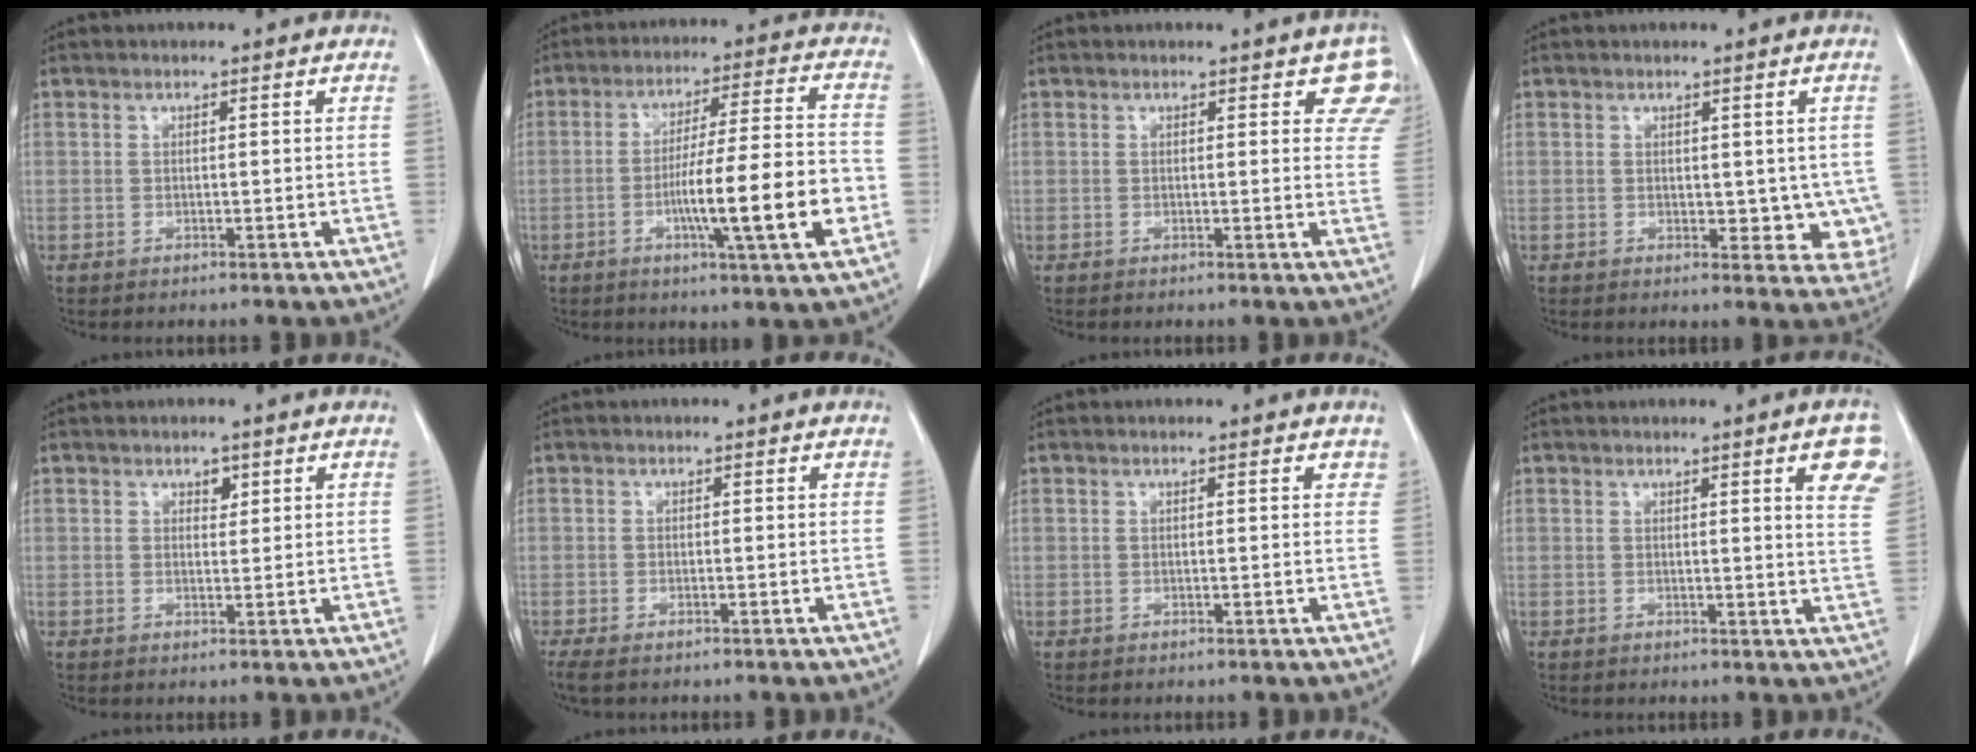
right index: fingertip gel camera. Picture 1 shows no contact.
{"total": 14.4, "force": [-4.0, 0.2, 13.8], "torque": [-0.222, 0.001, -0.062]}
{"total": 5.8, "force": [3.9, 2.4, 3.5], "torque": [-0.019, -0.010, 0.022]}
{"total": 5.9, "force": [0.5, 3.7, 4.5], "torque": [-0.020, -0.008, 0.013]}
{"total": 1.5, "force": [0.8, 0.9, 0.8], "torque": [-0.007, -0.003, 0.012]}
{"total": 3.8, "force": [-2.8, 1.1, 2.3], "torque": [-0.041, -0.011, -0.044]}
{"total": 1.3, "force": [0.9, 0.5, 0.9], "torque": [-0.004, 0.004, 0.006]}
{"total": 5.9, "force": [2.8, 0.3, 5.1], "torque": [-0.054, -0.011, 0.022]}